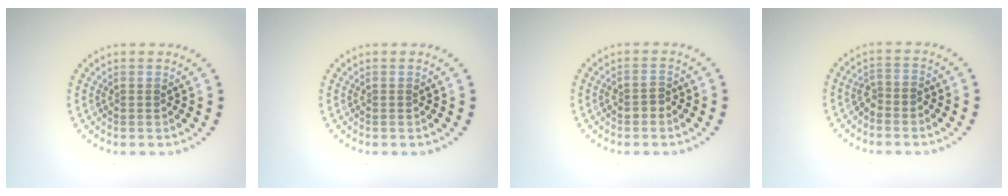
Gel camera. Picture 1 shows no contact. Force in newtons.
{"total": 0.0}
{"total": 1.4, "press": 1.3, "slide": 0.5}
{"total": 1.4, "press": 1.1, "slide": 0.9}